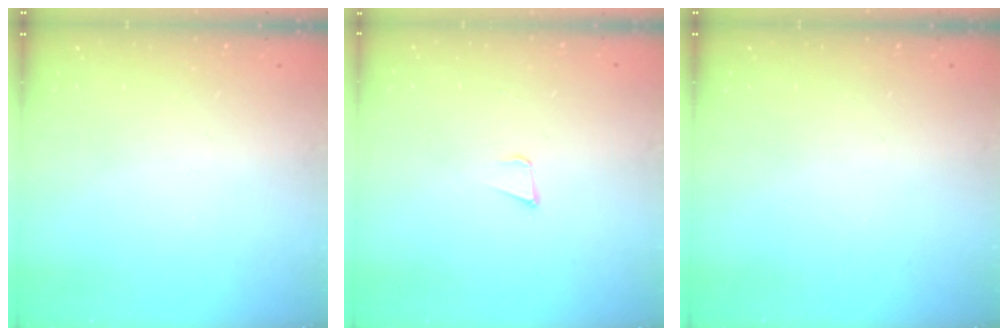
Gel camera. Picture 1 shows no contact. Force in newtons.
{"total": 3.2, "press": 1.9, "slide": 2.6}
{"total": 0.0}